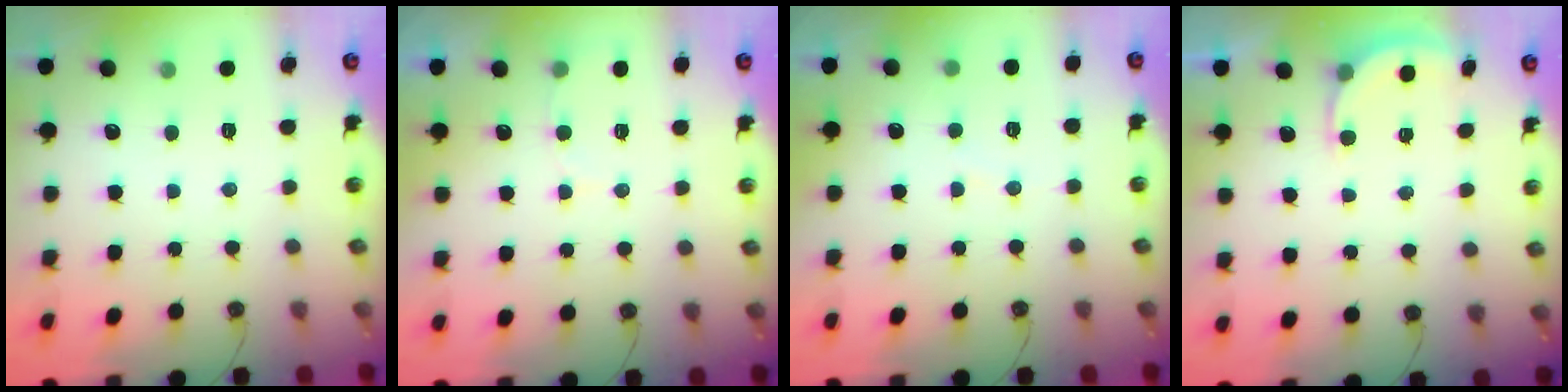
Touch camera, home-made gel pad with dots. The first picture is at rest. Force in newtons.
{"total": 4.4, "press": 4.4, "slide": 0.5}
{"total": 2.9, "press": 2.6, "slide": 1.2}
{"total": 2.4, "press": 2.2, "slide": 0.9}